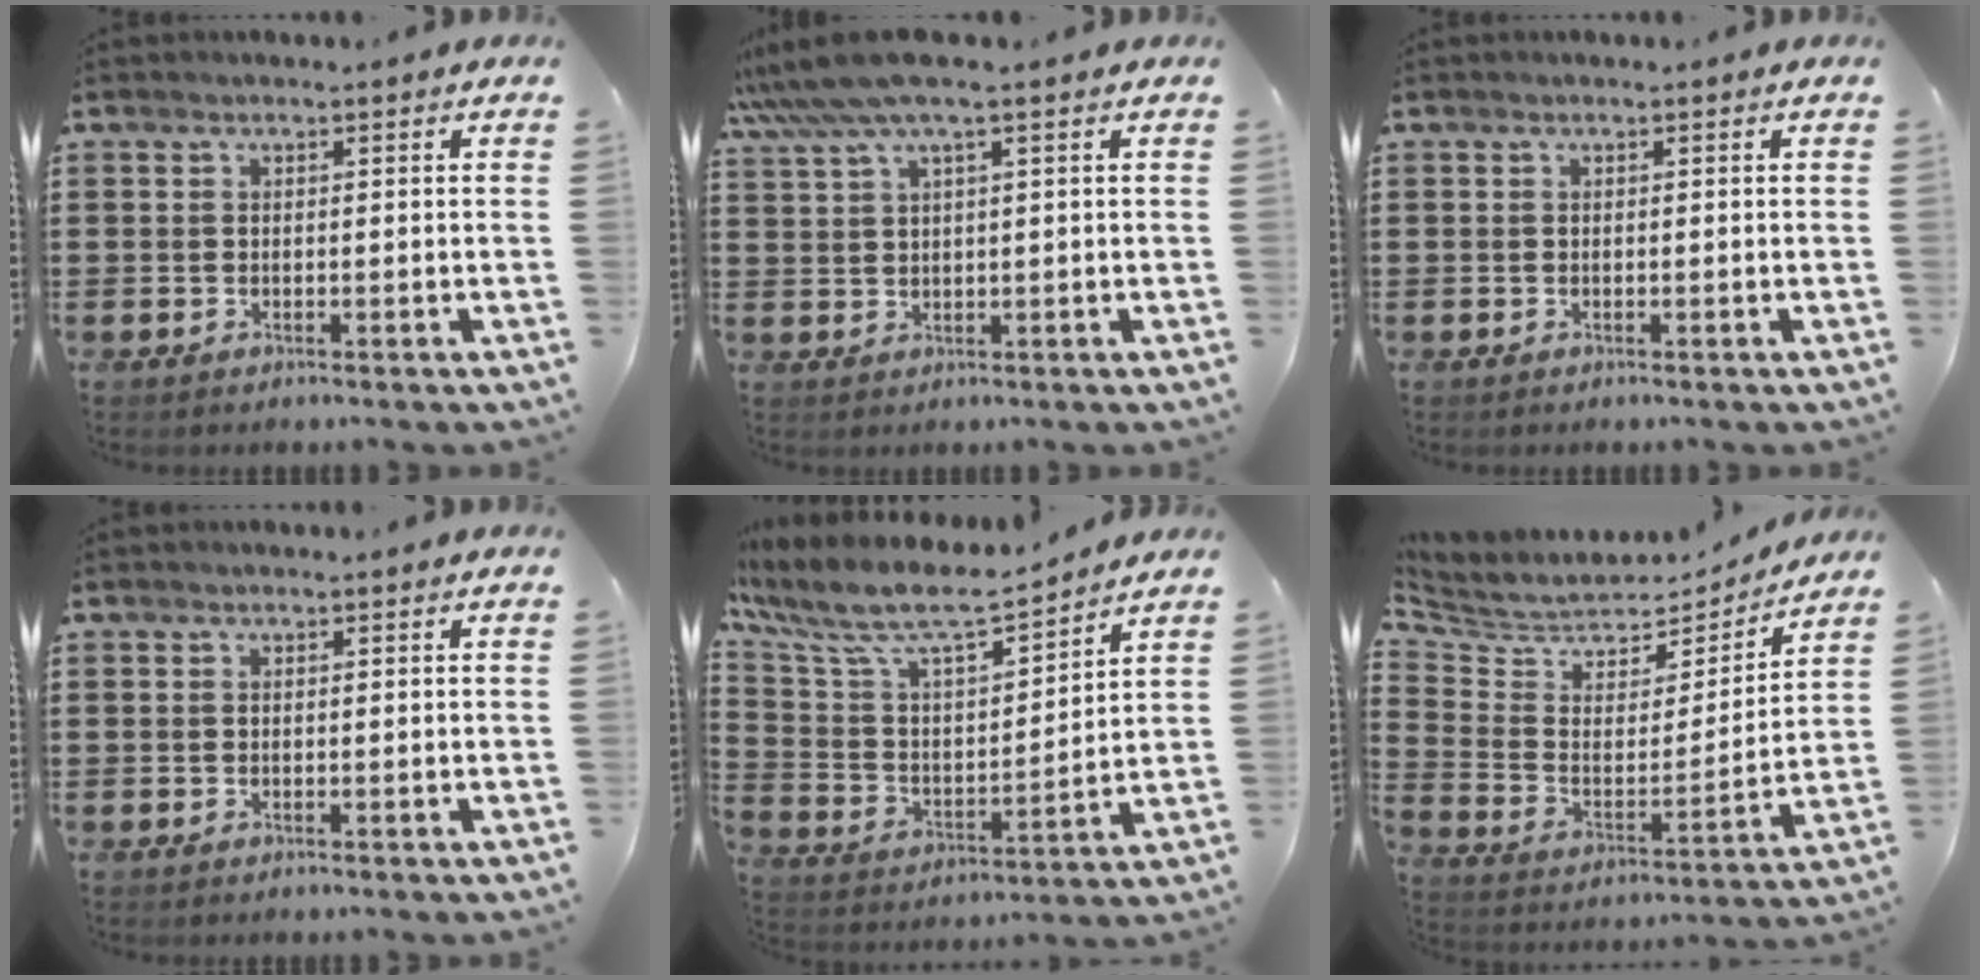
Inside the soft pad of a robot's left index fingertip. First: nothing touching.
{"total": 5.6, "force": [3.5, 0.1, 4.3], "torque": [-0.099, -0.003, 0.062]}
{"total": 0.0}
{"total": 0.0}
{"total": 8.7, "force": [7.1, 1.9, 4.7], "torque": [-0.124, -0.051, 0.117]}
{"total": 5.8, "force": [5.4, 2.1, 0.5], "torque": [-0.051, -0.046, 0.090]}